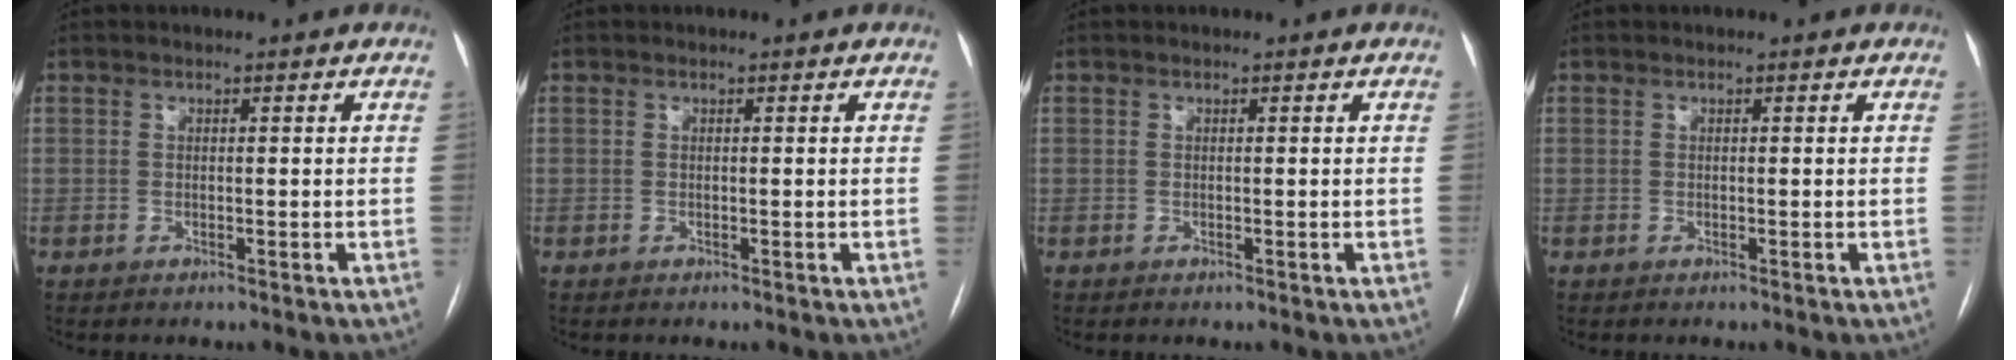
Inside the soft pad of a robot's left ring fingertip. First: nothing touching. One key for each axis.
{"total": 0.0}
{"total": 0.0}
{"total": 0.0}